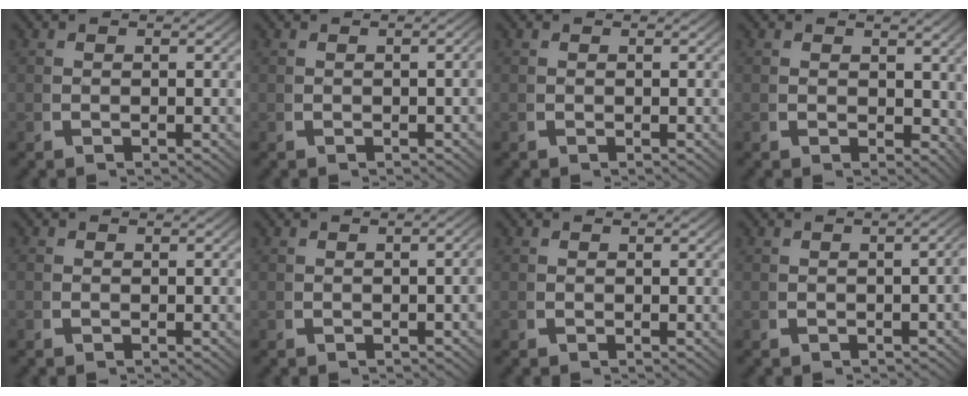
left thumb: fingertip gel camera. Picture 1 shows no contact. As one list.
[{"total": 1.1, "force": [-0.5, 0.3, 0.9], "torque": [-0.012, 0.000, -0.005]}, {"total": 0.0}, {"total": 2.4, "force": [1.4, 1.6, 1.1], "torque": [-0.006, -0.007, 0.026]}, {"total": 0.0}, {"total": 1.4, "force": [-0.5, 0.5, 1.3], "torque": [-0.015, 0.000, -0.007]}, {"total": 0.0}, {"total": 2.0, "force": [-0.8, 0.7, 1.7], "torque": [-0.021, -0.001, -0.010]}]